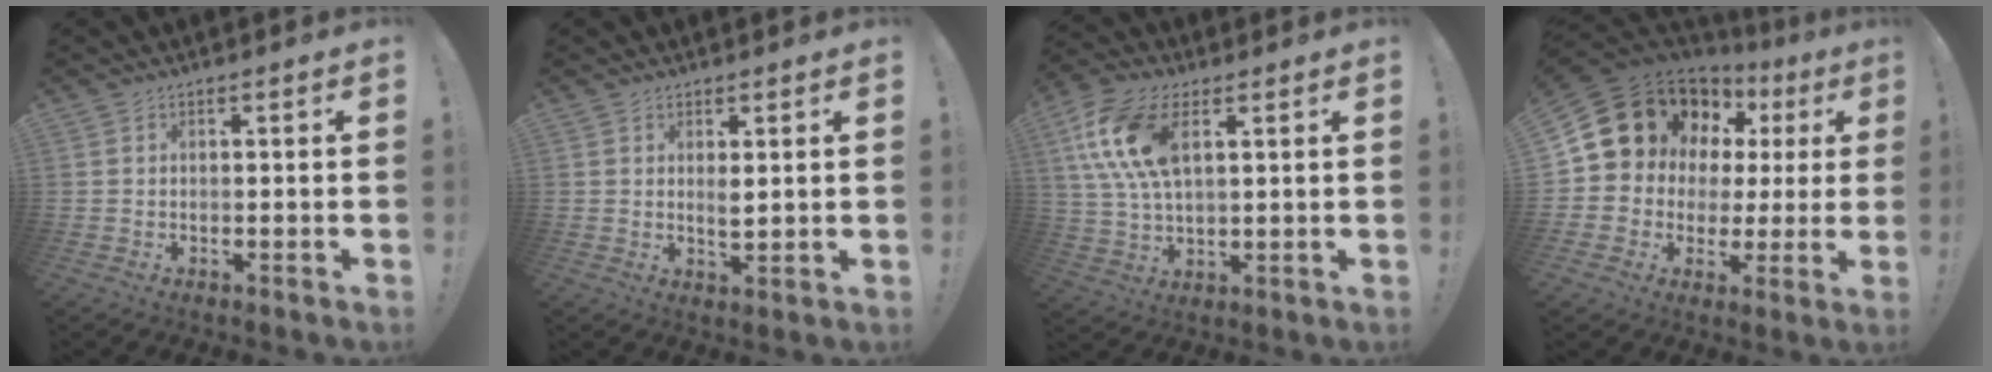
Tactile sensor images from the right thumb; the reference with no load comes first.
{"total": 2.7, "force": [1.4, 0.9, 2.2], "torque": [-0.024, -0.015, 0.020]}
{"total": 15.3, "force": [5.6, 8.3, 11.6], "torque": [-0.244, -0.010, 0.103]}
{"total": 14.6, "force": [7.9, 11.0, 5.5], "torque": [-0.083, -0.056, 0.170]}